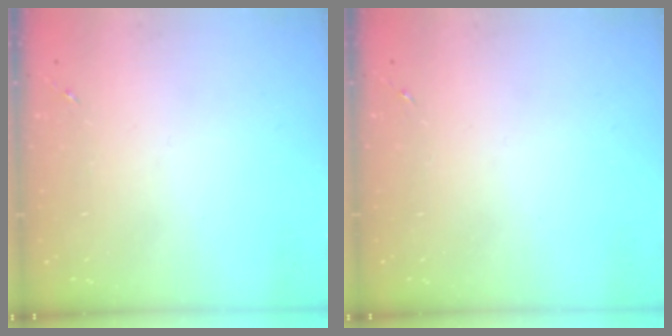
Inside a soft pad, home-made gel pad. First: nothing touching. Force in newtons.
{"total": 0.0}